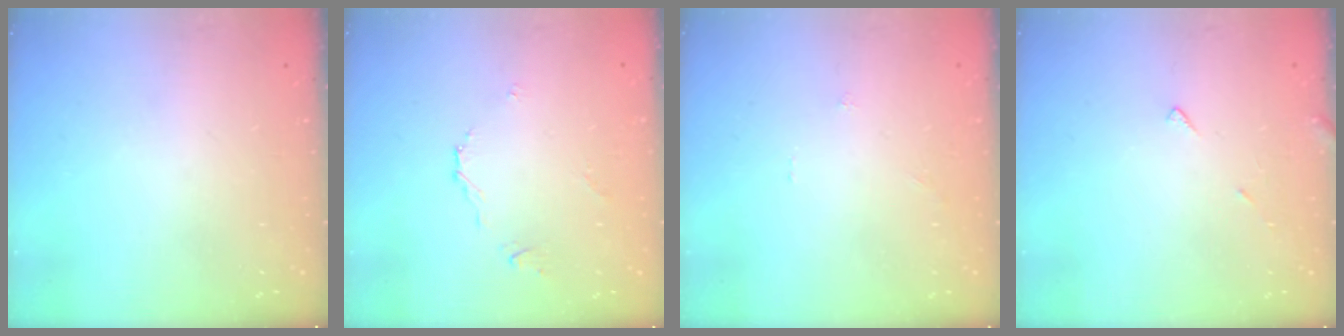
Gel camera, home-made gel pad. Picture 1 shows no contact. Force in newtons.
{"total": 3.8, "press": 3.8, "slide": 0.4}
{"total": 0.0}
{"total": 5.2, "press": 5.2, "slide": 0.3}